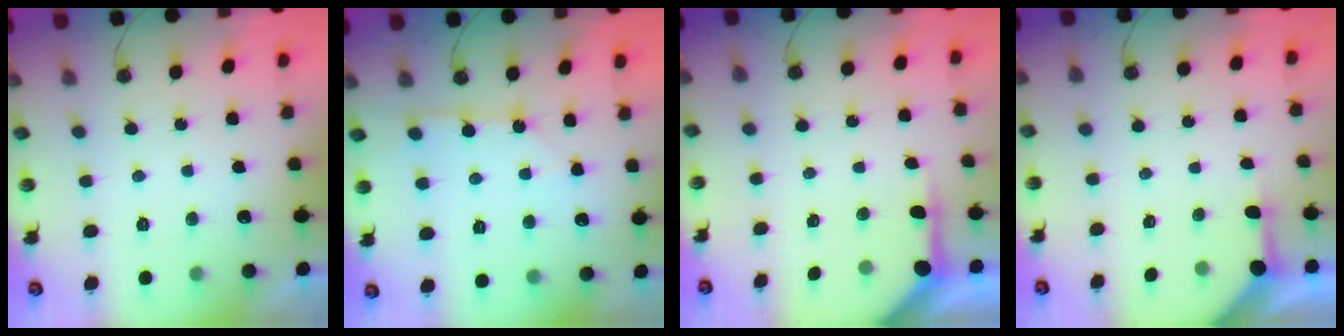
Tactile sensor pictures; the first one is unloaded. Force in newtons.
{"total": 2.5, "press": 2.5, "slide": 0.3}
{"total": 4.1, "press": 4.1, "slide": 0.3}
{"total": 3.0, "press": 3.0, "slide": 0.4}